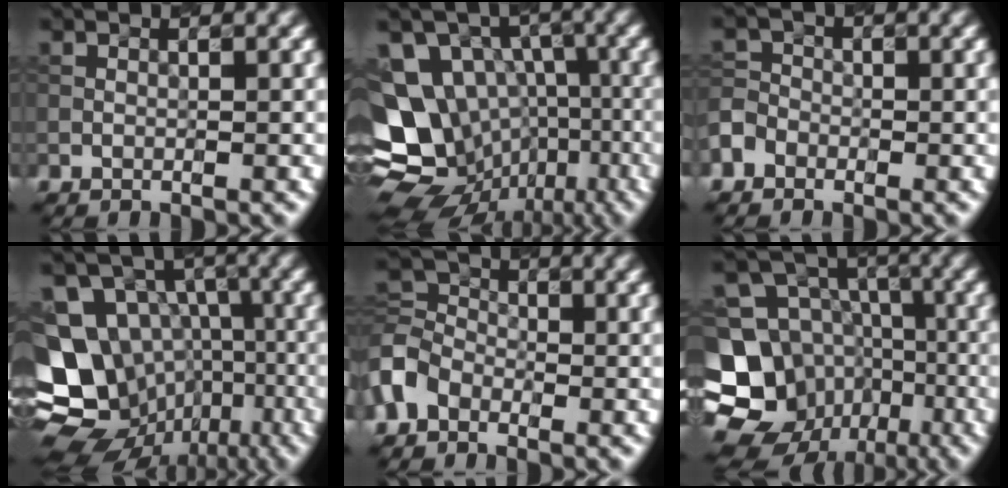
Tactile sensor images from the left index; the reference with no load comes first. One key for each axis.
{"total": 13.9, "fx": -2.6, "fy": 11.7, "fz": 6.9, "tx": -0.151, "ty": -0.003, "tz": -0.024}
{"total": 2.6, "fx": -1.5, "fy": 1.9, "fz": 0.7, "tx": -0.008, "ty": 0.002, "tz": -0.036}
{"total": 15.2, "fx": -4.0, "fy": 13.0, "fz": 6.7, "tx": -0.157, "ty": -0.010, "tz": -0.042}
{"total": 3.4, "fx": -1.8, "fy": 2.6, "fz": 1.4, "tx": -0.030, "ty": 0.009, "tz": -0.054}
{"total": 17.6, "fx": -6.9, "fy": 15.0, "fz": 5.8, "tx": -0.150, "ty": -0.028, "tz": -0.108}